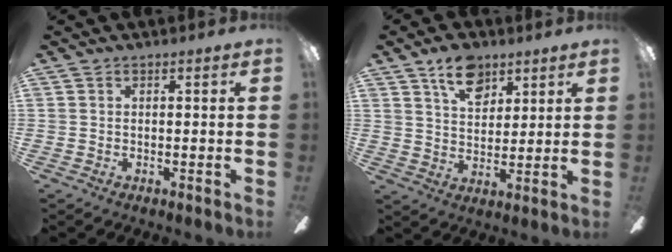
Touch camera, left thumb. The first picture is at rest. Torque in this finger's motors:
{"motor_torque": [0.97, 0.31, 0.62, -0.66, 0.01]}